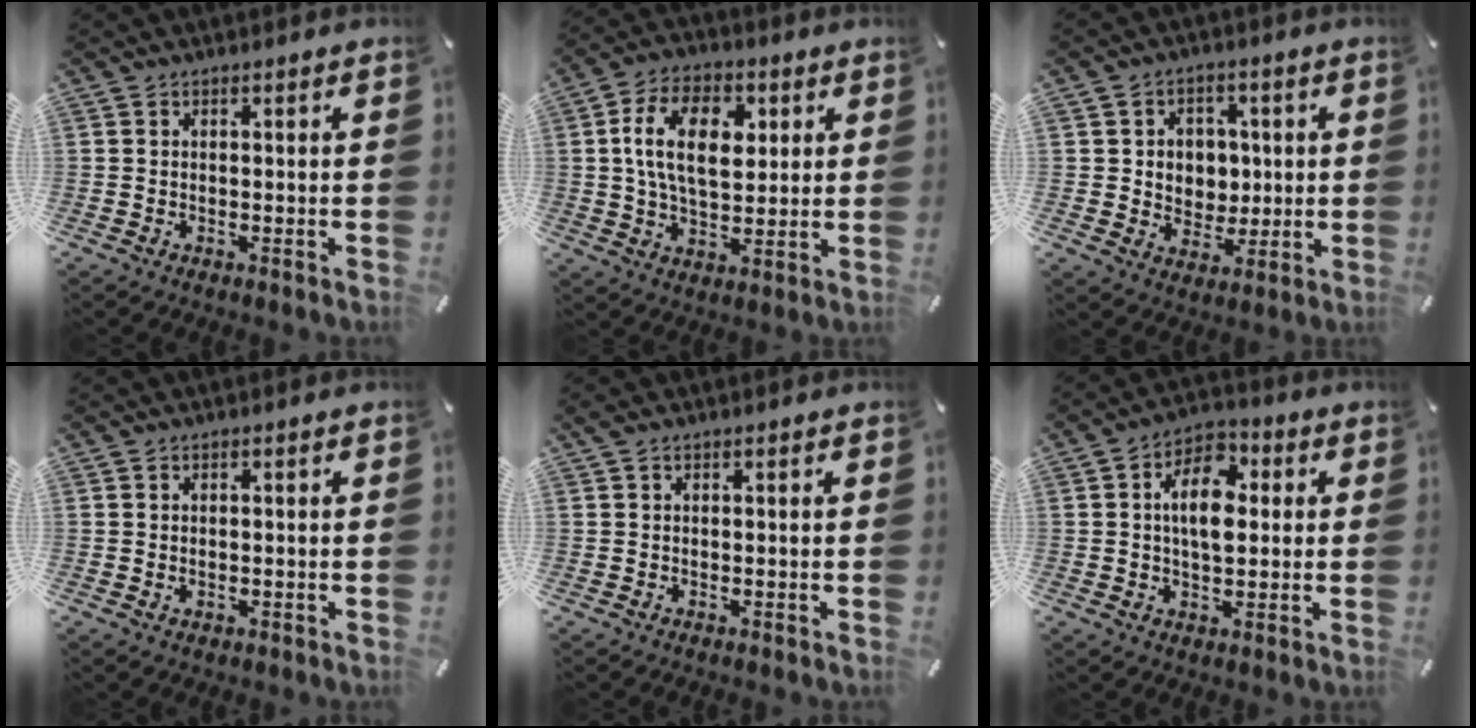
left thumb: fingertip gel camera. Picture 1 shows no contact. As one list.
[{"total": 14.3, "force": [3.3, 9.0, 10.6], "torque": [-0.195, 0.007, 0.056]}, {"total": 6.7, "force": [0.8, 6.5, 1.6], "torque": [-0.019, -0.002, 0.013]}, {"total": 0.6, "force": [0.1, 0.5, 0.3], "torque": [-0.007, 0.002, 0.001]}, {"total": 0.5, "force": [0.3, 0.3, 0.3], "torque": [-0.007, 0.001, 0.005]}, {"total": 10.4, "force": [1.4, 6.4, 8.0], "torque": [-0.129, 0.006, 0.022]}]